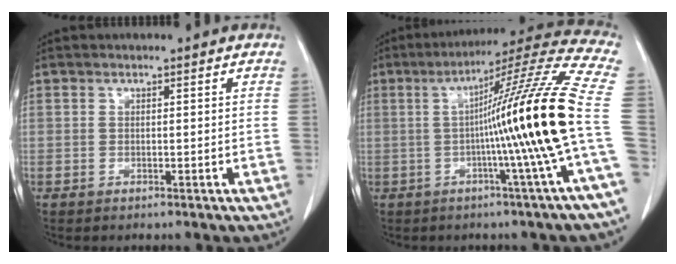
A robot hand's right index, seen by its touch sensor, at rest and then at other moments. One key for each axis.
{"total": 19.4, "fx": -1.3, "fy": -3.1, "fz": 19.1, "tx": -0.257, "ty": 0.008, "tz": -0.034}